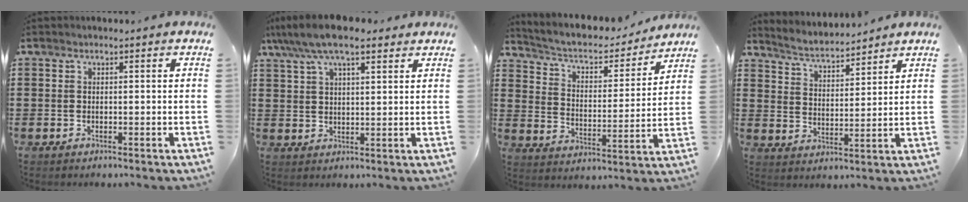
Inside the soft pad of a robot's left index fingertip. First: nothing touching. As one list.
[{"total": 7.9, "force": [6.0, 2.5, 4.6], "torque": [-0.105, -0.002, 0.109]}, {"total": 5.2, "force": [4.4, 1.6, 2.3], "torque": [-0.067, -0.028, 0.068]}, {"total": 4.1, "force": [4.0, 0.1, 0.7], "torque": [-0.032, -0.022, 0.067]}]